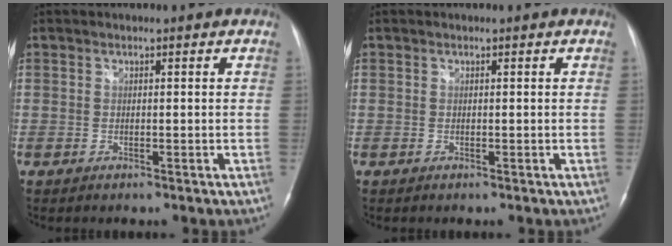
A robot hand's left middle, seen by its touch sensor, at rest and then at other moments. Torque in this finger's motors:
{"motor_torque": [0.07, 0.02, 0.09, 0.01]}